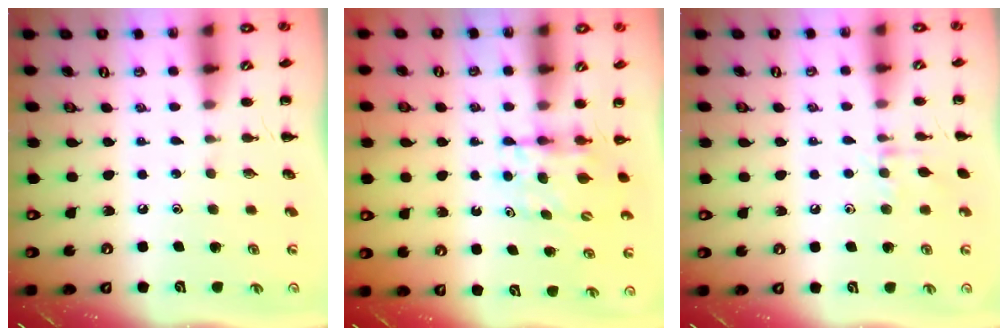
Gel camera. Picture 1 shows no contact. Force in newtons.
{"total": 4.5, "press": 4.3, "slide": 1.5}
{"total": 7.1, "press": 7.0, "slide": 1.3}